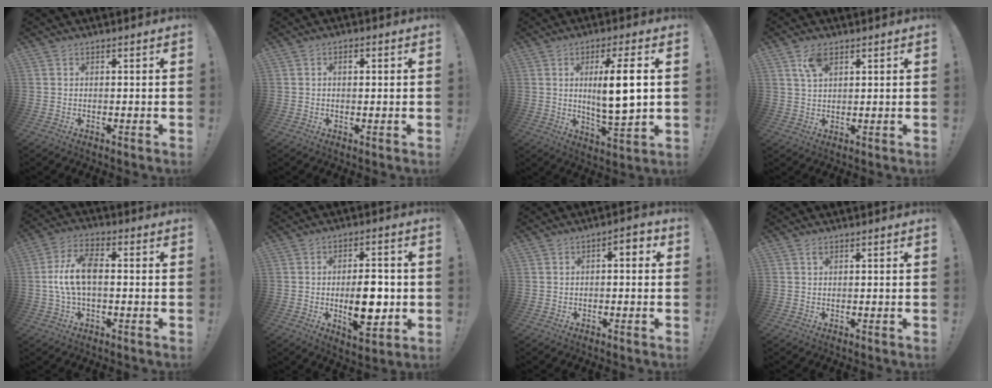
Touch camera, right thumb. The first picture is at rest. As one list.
[{"total": 1.3, "force": [0.2, 0.8, 1.1], "torque": [-0.007, -0.001, -0.001]}, {"total": 11.2, "force": [2.0, 1.8, 10.9], "torque": [-0.174, -0.013, 0.025]}, {"total": 5.4, "force": [3.0, 2.6, 3.7], "torque": [-0.068, -0.006, 0.055]}, {"total": 11.1, "force": [-0.3, 5.4, 9.7], "torque": [-0.201, 0.010, -0.002]}, {"total": 12.5, "force": [-1.8, 5.8, 11.0], "torque": [-0.171, -0.004, -0.034]}, {"total": 4.2, "force": [0.2, 2.3, 3.5], "torque": [-0.034, 0.001, -0.006]}, {"total": 0.7, "force": [0.4, 0.3, 0.5], "torque": [-0.010, 0.001, 0.007]}]